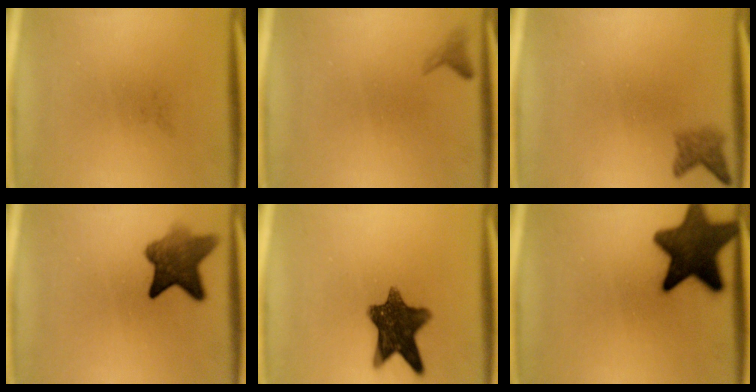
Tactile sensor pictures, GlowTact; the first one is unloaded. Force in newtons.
{"total": 1.0}
{"total": 2.1}
{"total": 7.4}
{"total": 10.8}
{"total": 14.1}